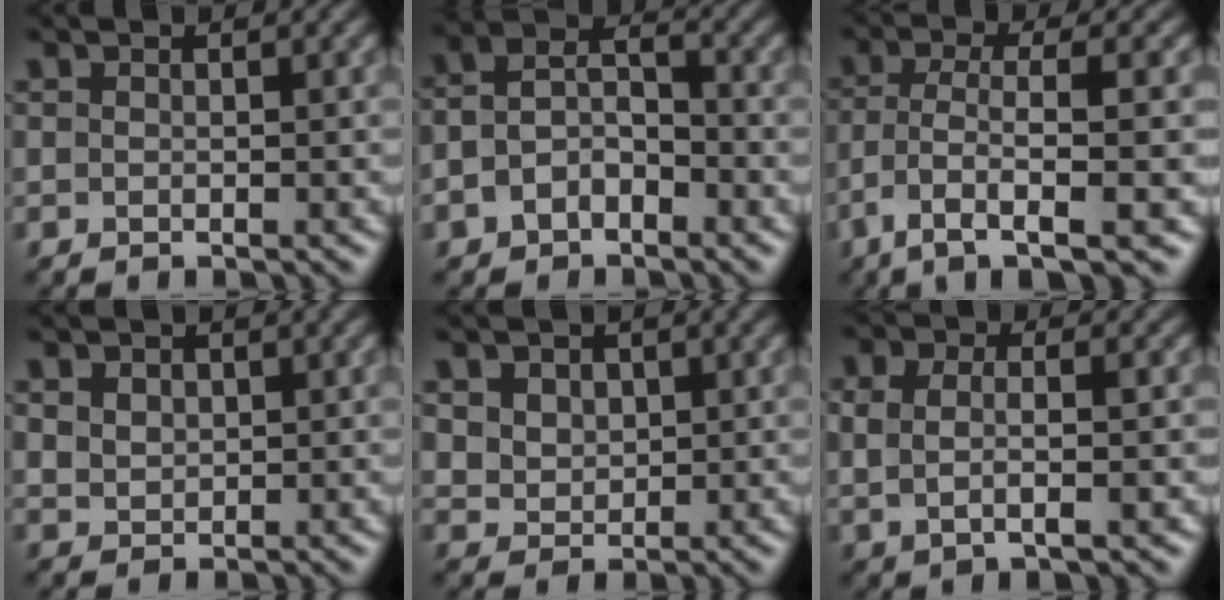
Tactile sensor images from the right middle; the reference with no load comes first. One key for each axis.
{"total": 3.8, "fx": -1.2, "fy": 2.5, "fz": 2.6, "tx": -0.053, "ty": 0.007, "tz": -0.029}
{"total": 5.9, "fx": -2.3, "fy": 1.5, "fz": 5.2, "tx": -0.096, "ty": 0.005, "tz": -0.040}
{"total": 2.1, "fx": 1.1, "fy": 1.6, "fz": 0.9, "tx": -0.021, "ty": 0.007, "tz": 0.020}
{"total": 4.0, "fx": 2.0, "fy": 3.0, "fz": 1.9, "tx": -0.053, "ty": 0.008, "tz": 0.036}
{"total": 4.2, "fx": 0.7, "fy": 2.1, "fz": 3.5, "tx": -0.051, "ty": 0.004, "tz": 0.000}